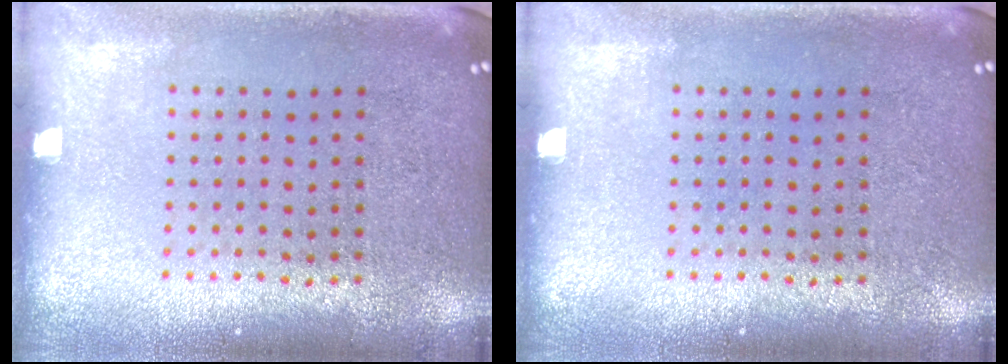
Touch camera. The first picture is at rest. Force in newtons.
{"total": 0.0}